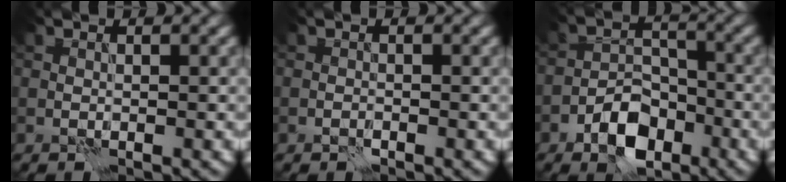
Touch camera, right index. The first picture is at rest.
{"total": 0.7, "force": [-0.5, 0.4, 0.3], "torque": [-0.006, 0.001, -0.010]}
{"total": 5.8, "force": [-3.4, 3.3, 3.4], "torque": [-0.052, 0.001, -0.066]}